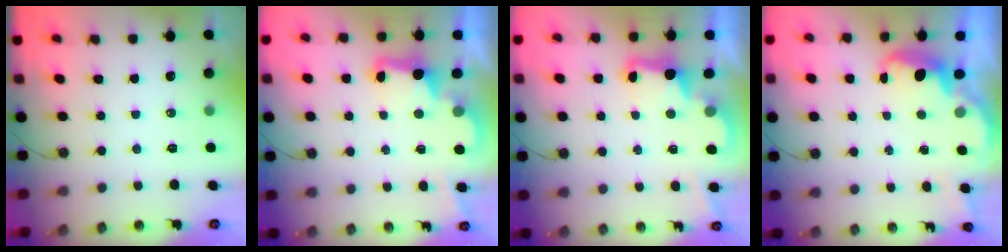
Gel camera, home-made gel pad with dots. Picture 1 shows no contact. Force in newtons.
{"total": 3.2, "press": 3.2, "slide": 0.7}
{"total": 3.0, "press": 3.0, "slide": 0.6}
{"total": 2.7, "press": 2.6, "slide": 0.6}